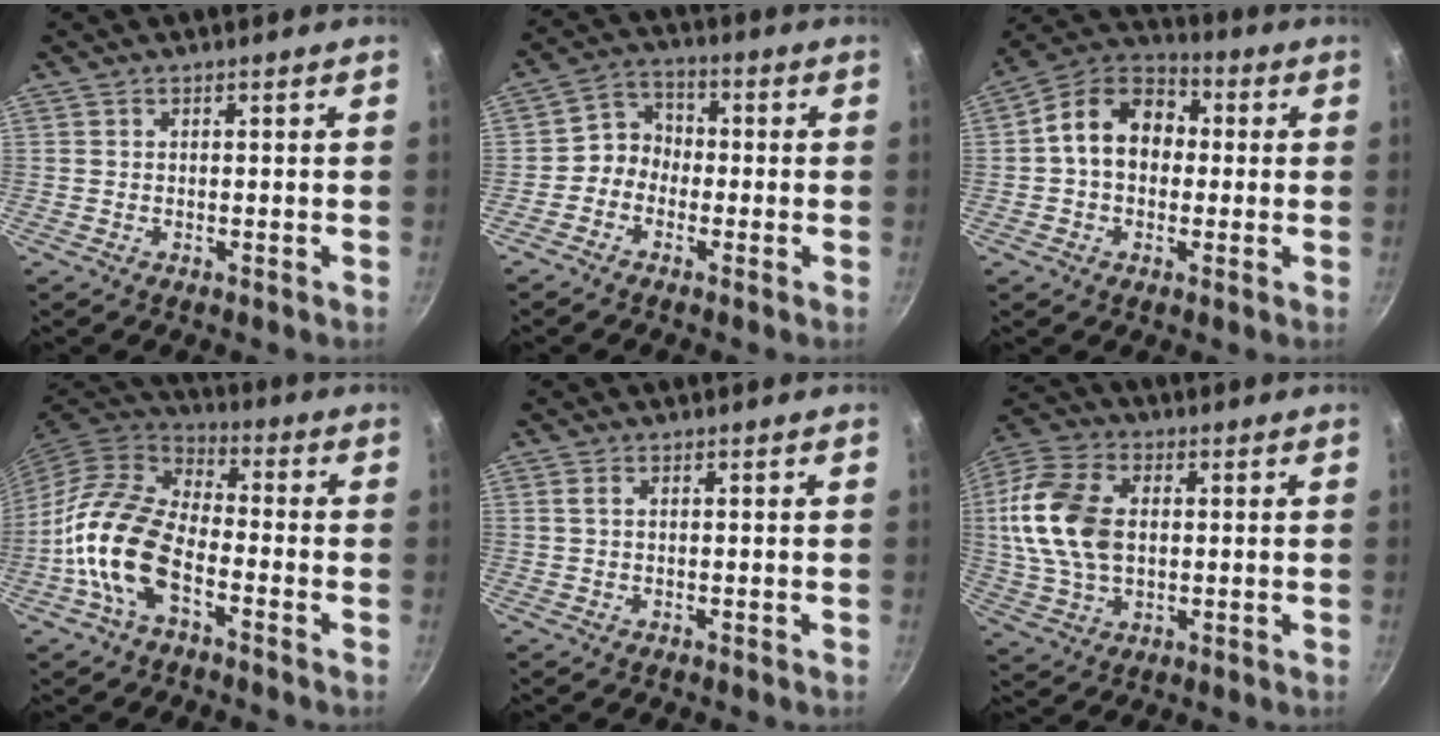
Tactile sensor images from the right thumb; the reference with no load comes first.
{"total": 5.3, "force": [-1.6, 4.5, 2.1], "torque": [-0.007, 0.030, -0.046]}
{"total": 12.4, "force": [0.7, 9.4, 8.1], "torque": [-0.095, 0.033, -0.009]}
{"total": 15.1, "force": [-5.3, 8.2, 11.5], "torque": [-0.204, 0.042, -0.116]}
{"total": 0.7, "force": [0.2, 0.2, 0.6], "torque": [-0.015, 0.002, 0.004]}
{"total": 15.7, "force": [1.3, 10.3, 11.7], "torque": [-0.222, 0.012, 0.017]}